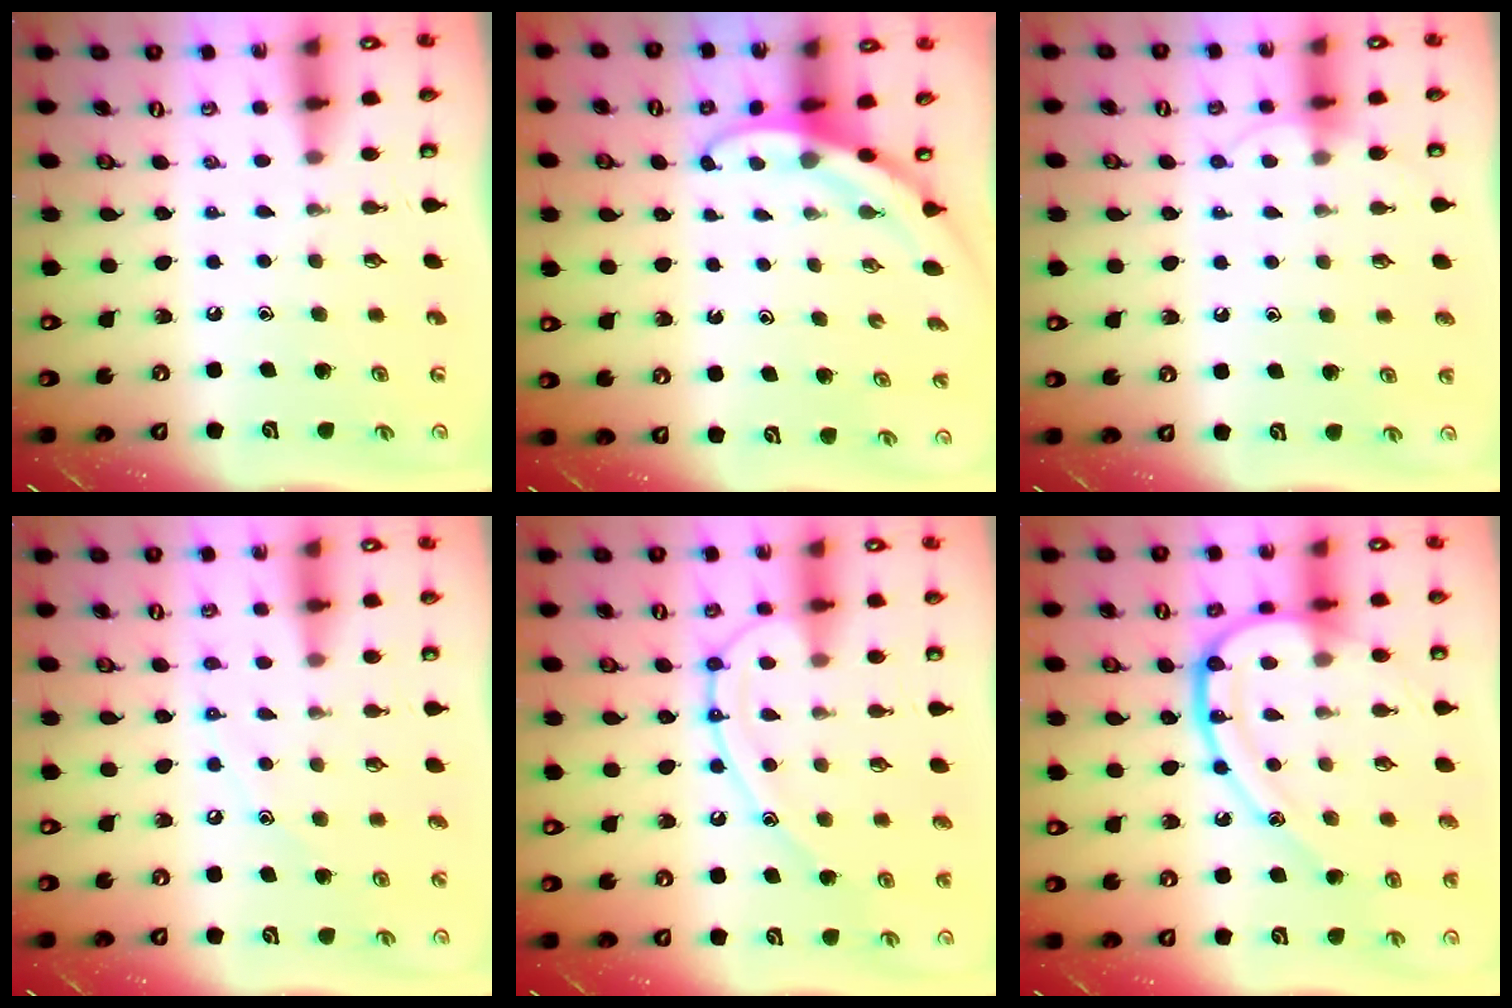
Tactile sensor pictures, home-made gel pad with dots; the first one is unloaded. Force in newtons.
{"total": 3.1, "press": 3.1, "slide": 0.1}
{"total": 4.3, "press": 4.2, "slide": 0.4}
{"total": 6.1, "press": 6.1, "slide": 0.4}
{"total": 14.3, "press": 14.3, "slide": 1.5}
{"total": 17.7, "press": 17.7, "slide": 1.3}